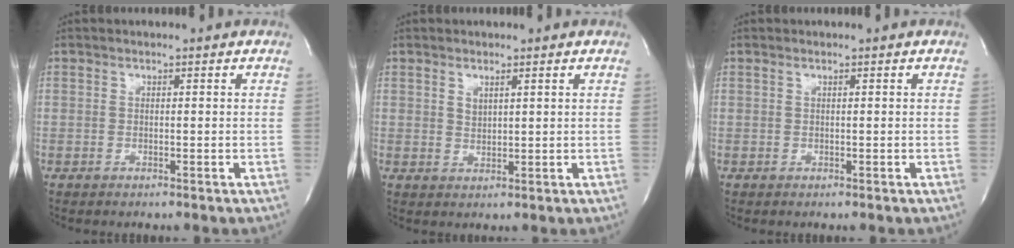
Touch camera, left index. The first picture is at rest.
{"total": 1.2, "force": [0.7, 0.5, 0.8], "torque": [-0.021, -0.009, 0.017]}
{"total": 0.0}